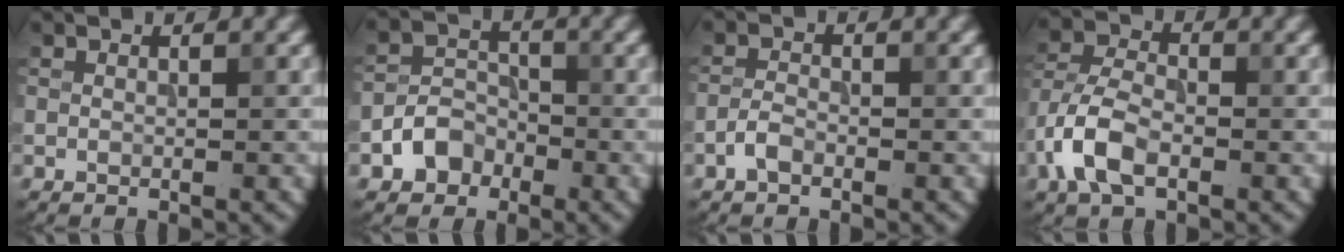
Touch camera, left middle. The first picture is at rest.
{"total": 3.3, "force": [-1.8, 2.5, 1.3], "torque": [-0.016, 0.007, -0.034]}
{"total": 1.5, "force": [-1.0, 0.7, 0.9], "torque": [-0.019, 0.004, -0.024]}
{"total": 5.1, "force": [-2.3, 2.8, 3.6], "torque": [-0.075, 0.004, -0.056]}